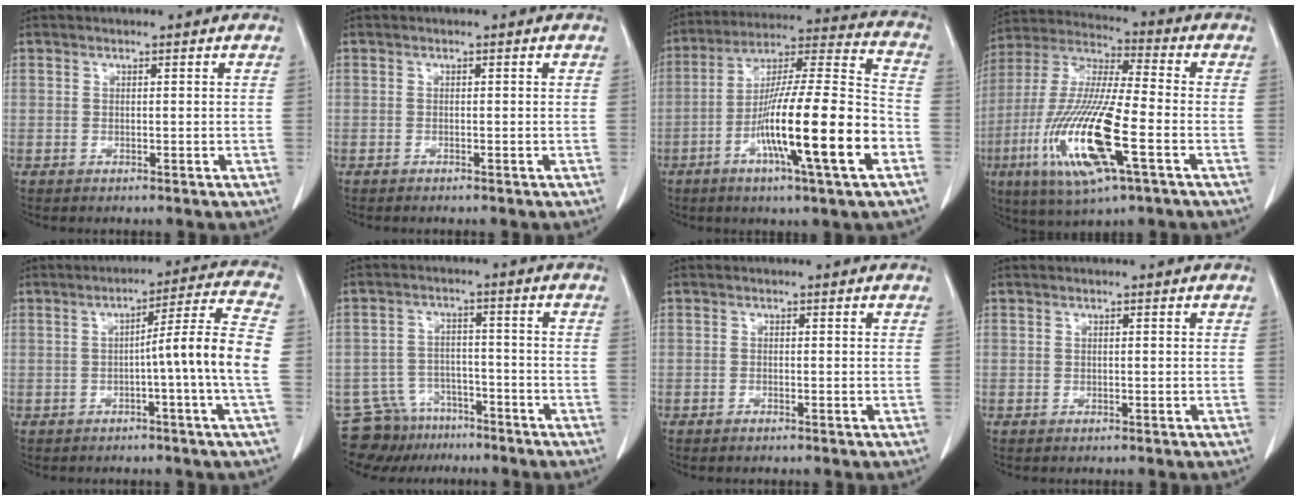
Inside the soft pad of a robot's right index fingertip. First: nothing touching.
{"total": 0.7, "force": [-0.6, 0.1, 0.3], "torque": [-0.009, -0.002, -0.009]}
{"total": 19.9, "force": [-6.9, 0.7, 18.6], "torque": [-0.308, -0.009, -0.116]}
{"total": 18.6, "force": [-5.9, 2.5, 17.5], "torque": [-0.369, -0.022, -0.105]}
{"total": 9.9, "force": [-1.7, -2.1, 9.5], "torque": [-0.135, 0.012, -0.026]}
{"total": 9.0, "force": [-7.4, 5.0, 0.2], "torque": [-0.005, 0.027, -0.117]}
{"total": 0.5, "force": [-0.5, 0.1, 0.2], "torque": [-0.009, -0.001, -0.009]}
{"total": 0.0}